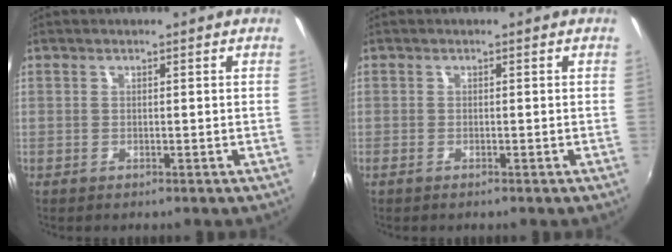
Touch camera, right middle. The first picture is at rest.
{"total": 0.9, "force": [-0.8, 0.1, 0.5], "torque": [-0.011, -0.004, -0.016]}